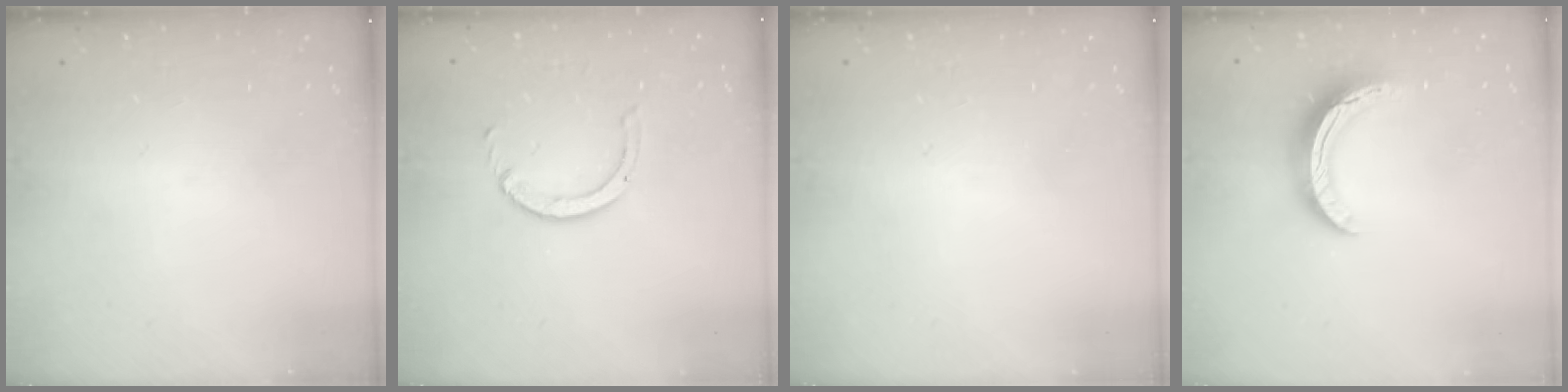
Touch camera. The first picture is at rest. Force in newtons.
{"total": 2.3, "press": 2.3, "slide": 0.3}
{"total": 2.6, "press": 2.6, "slide": 0.2}
{"total": 10.4, "press": 10.3, "slide": 0.5}